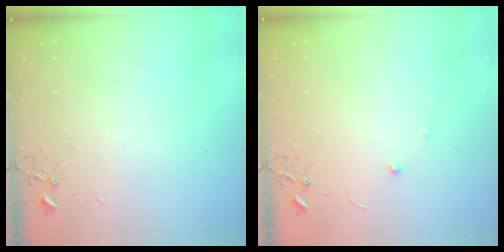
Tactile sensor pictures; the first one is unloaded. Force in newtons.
{"total": 4.8, "press": 4.8, "slide": 0.5}